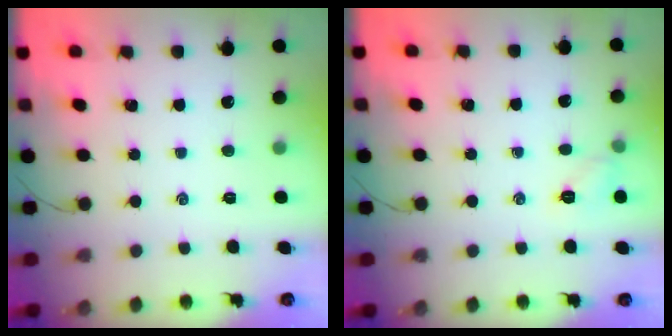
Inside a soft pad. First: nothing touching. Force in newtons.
{"total": 6.4, "press": 6.1, "slide": 1.8}